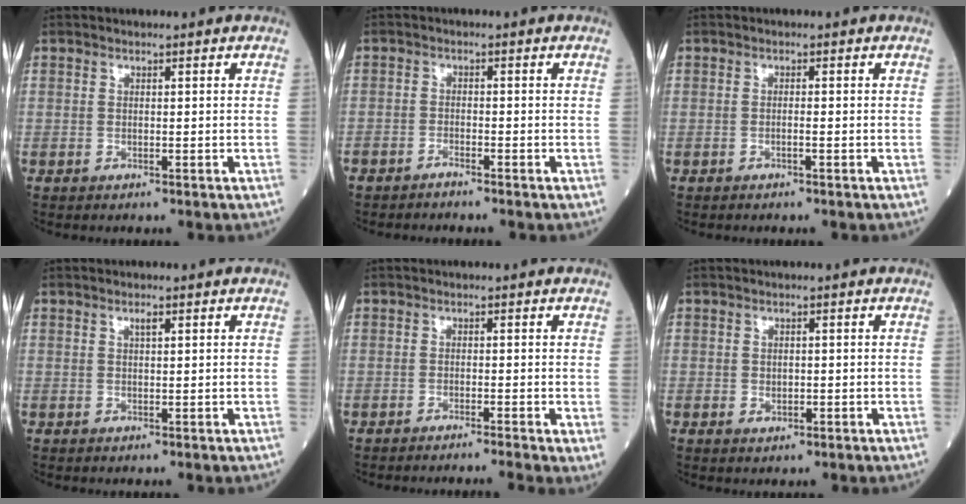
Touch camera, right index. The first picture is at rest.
{"total": 1.1, "force": [-1.1, 0.1, 0.1], "torque": [-0.004, 0.000, -0.022]}
{"total": 0.6, "force": [-0.2, 0.0, 0.6], "torque": [-0.014, 0.002, -0.002]}
{"total": 0.9, "force": [0.7, 0.1, 0.6], "torque": [-0.017, 0.002, 0.012]}
{"total": 3.0, "force": [-2.0, -0.4, 2.2], "torque": [-0.020, -0.002, -0.030]}
{"total": 1.2, "force": [-0.2, 0.9, 0.8], "torque": [-0.013, -0.001, 0.001]}